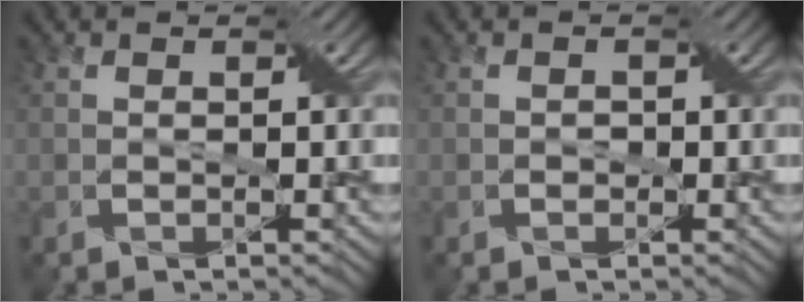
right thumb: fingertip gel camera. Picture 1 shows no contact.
{"total": 0.7, "force": [-0.2, 0.6, 0.2], "torque": [-0.003, -0.003, -0.005]}